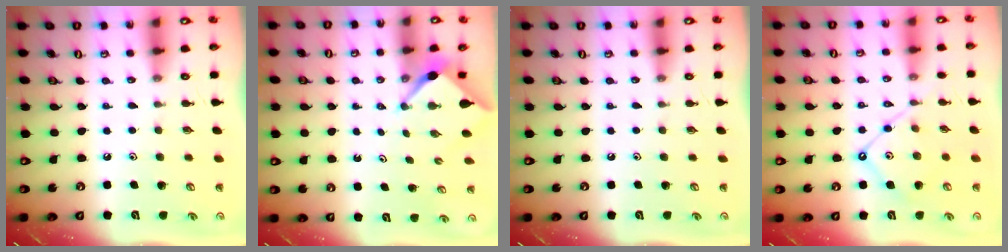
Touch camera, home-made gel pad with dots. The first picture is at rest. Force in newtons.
{"total": 2.4, "press": 2.4, "slide": 0.3}
{"total": 0.0}
{"total": 9.2, "press": 9.2, "slide": 1.0}